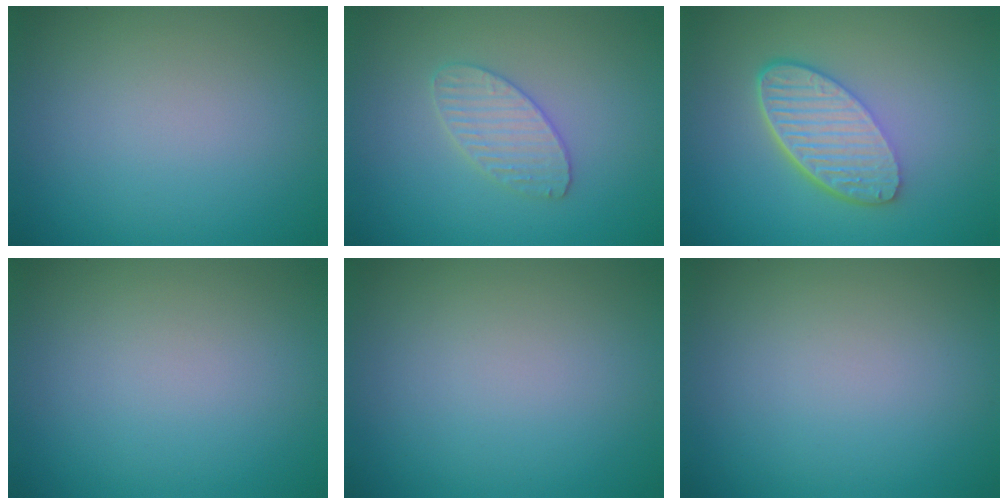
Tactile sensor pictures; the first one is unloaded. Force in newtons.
{"total": 2.6, "press": 2.6, "slide": 0.2}
{"total": 5.9, "press": 4.3, "slide": 4.1}
{"total": 0.0}
{"total": 0.0}
{"total": 0.0}